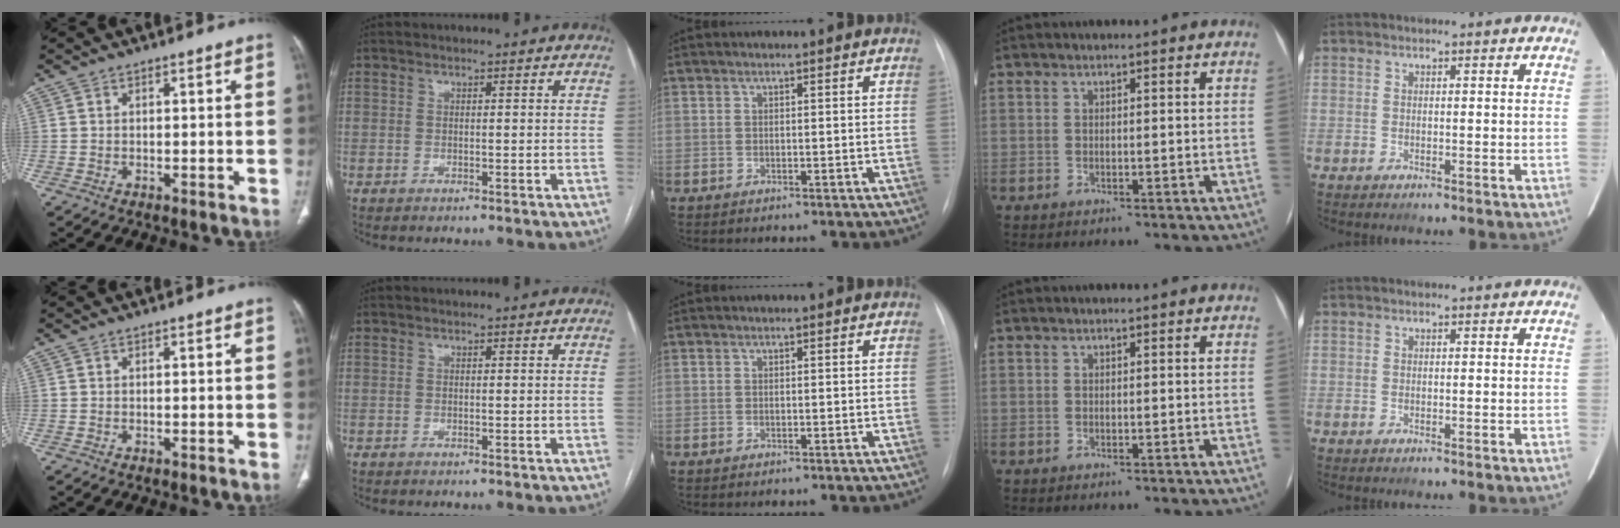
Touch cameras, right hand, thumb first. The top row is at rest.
{}